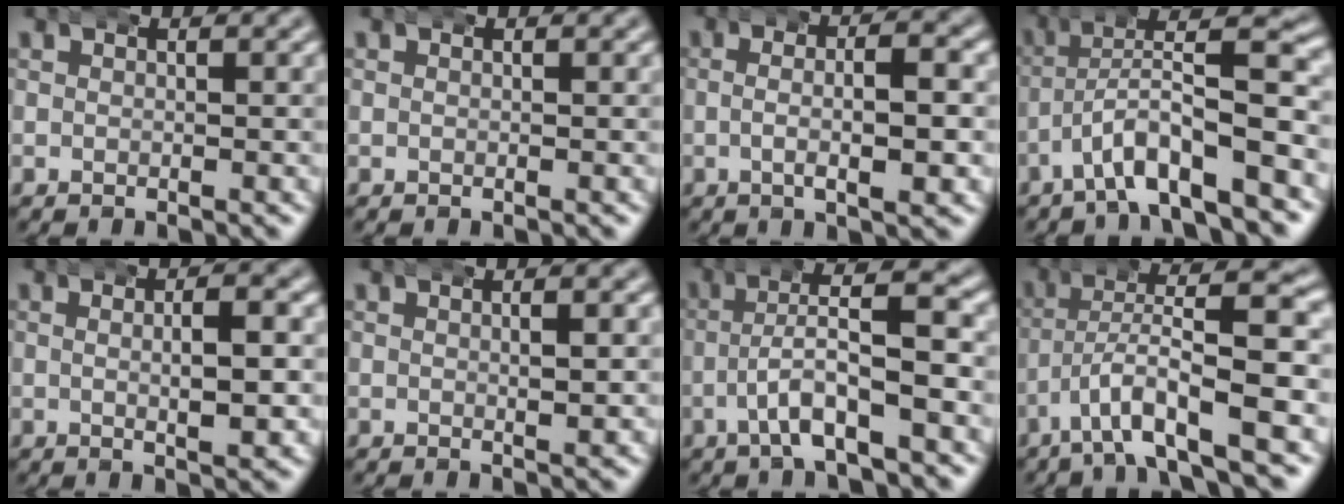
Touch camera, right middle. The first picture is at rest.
{"total": 0.0}
{"total": 4.6, "force": [0.0, 1.3, 4.4], "torque": [-0.056, 0.009, -0.006]}
{"total": 6.8, "force": [-1.7, 2.4, 6.2], "torque": [-0.110, 0.000, -0.022]}
{"total": 3.8, "force": [0.6, 0.9, 3.6], "torque": [-0.048, 0.011, 0.004]}
{"total": 1.5, "force": [0.4, 0.5, 1.4], "torque": [-0.014, 0.008, 0.001]}
{"total": 5.3, "force": [-1.2, 1.5, 5.0], "torque": [-0.073, 0.010, -0.028]}
{"total": 7.4, "force": [-2.5, 2.3, 6.6], "torque": [-0.119, -0.002, -0.036]}